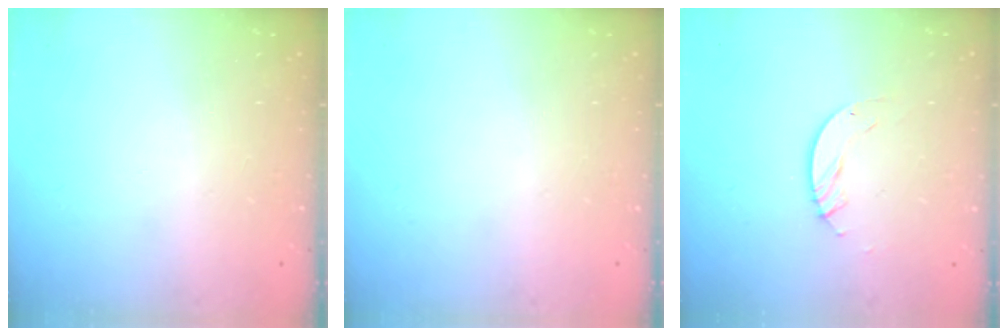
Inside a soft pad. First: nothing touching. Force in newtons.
{"total": 0.0}
{"total": 4.0, "press": 4.0, "slide": 0.3}